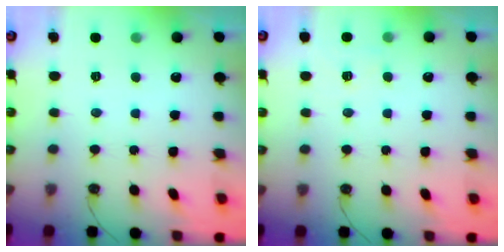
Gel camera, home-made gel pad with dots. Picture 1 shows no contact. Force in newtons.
{"total": 4.1, "press": 3.3, "slide": 2.5}